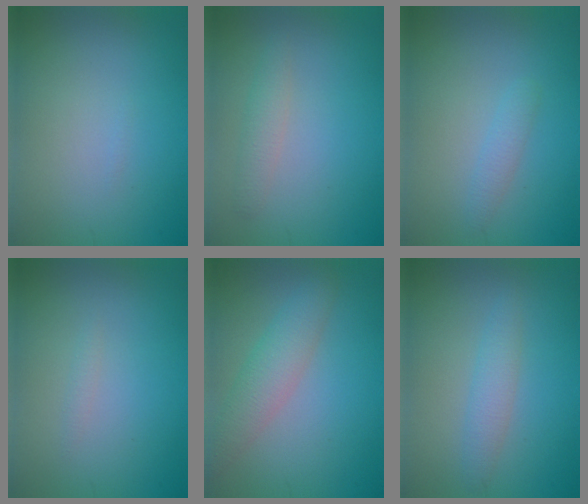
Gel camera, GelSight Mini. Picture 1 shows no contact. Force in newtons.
{"total": 1.6, "press": 1.6, "slide": 0.0}
{"total": 1.3, "press": 1.3, "slide": 0.0}
{"total": 0.5, "press": 0.5, "slide": 0.1}
{"total": 3.5, "press": 3.5, "slide": 0.2}
{"total": 2.1, "press": 2.1, "slide": 0.1}